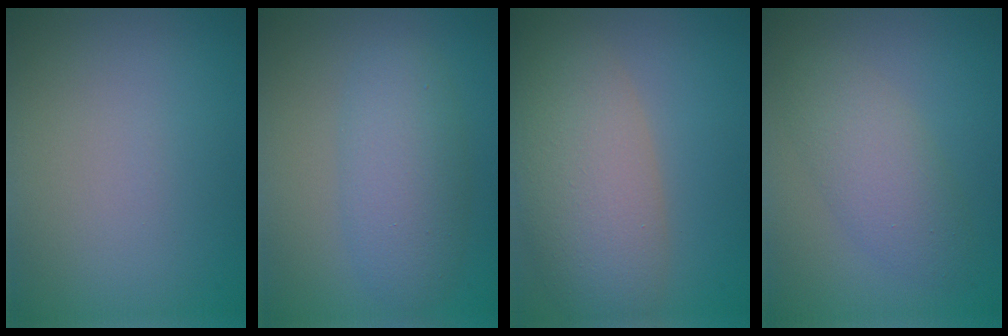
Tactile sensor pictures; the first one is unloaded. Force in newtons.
{"total": 4.2, "press": 4.2, "slide": 0.1}
{"total": 7.4, "press": 7.4, "slide": 0.7}
{"total": 3.4, "press": 3.4, "slide": 0.2}